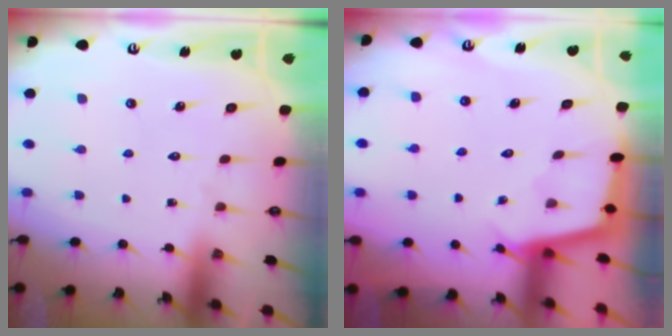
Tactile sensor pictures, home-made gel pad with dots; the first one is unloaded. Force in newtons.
{"total": 2.5, "press": 2.5, "slide": 0.2}